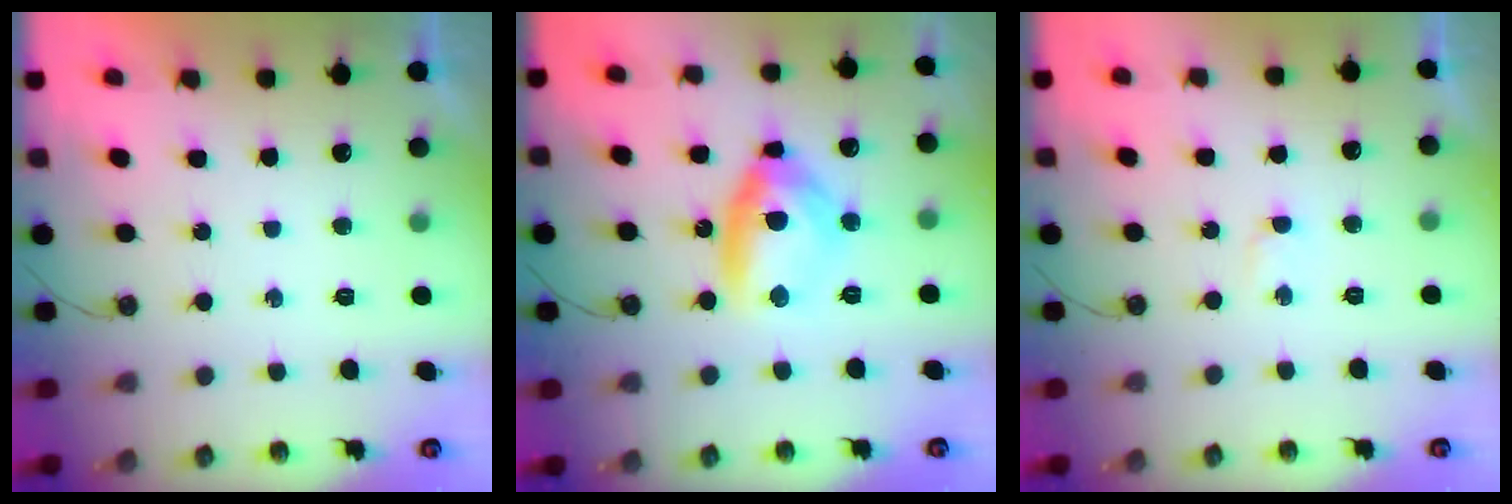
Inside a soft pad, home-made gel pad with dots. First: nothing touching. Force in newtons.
{"total": 12.1, "press": 12.1, "slide": 1.2}
{"total": 1.8, "press": 1.4, "slide": 1.1}